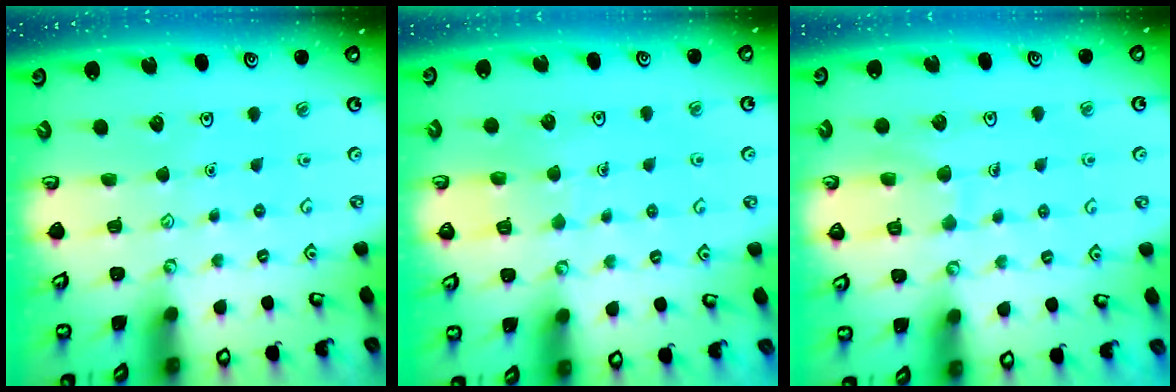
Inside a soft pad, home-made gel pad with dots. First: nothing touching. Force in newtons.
{"total": 4.2, "press": 4.2, "slide": 0.3}
{"total": 7.7, "press": 7.7, "slide": 0.6}